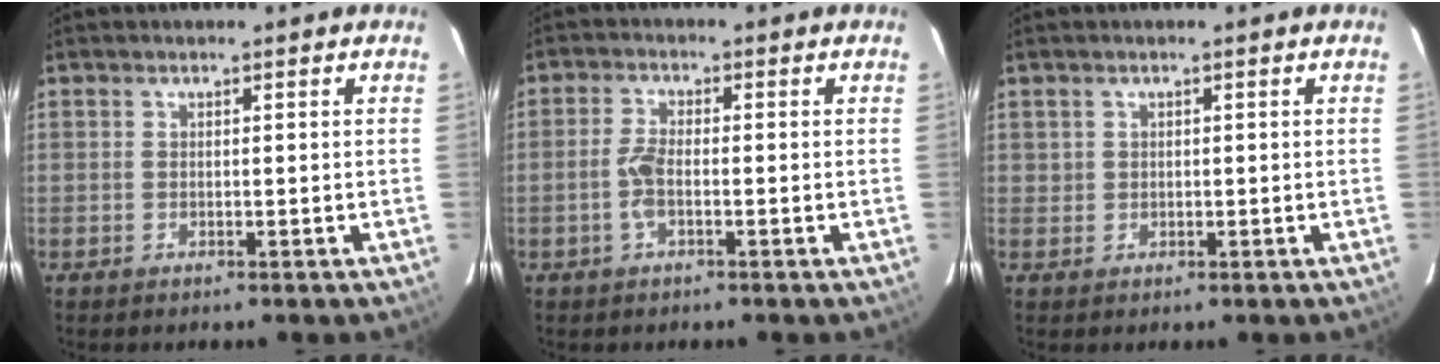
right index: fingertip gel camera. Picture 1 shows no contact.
{"total": 3.6, "force": [-1.2, 1.3, 3.1], "torque": [-0.073, 0.003, -0.023]}
{"total": 1.1, "force": [0.2, 1.0, -0.1], "torque": [0.008, 0.002, 0.005]}